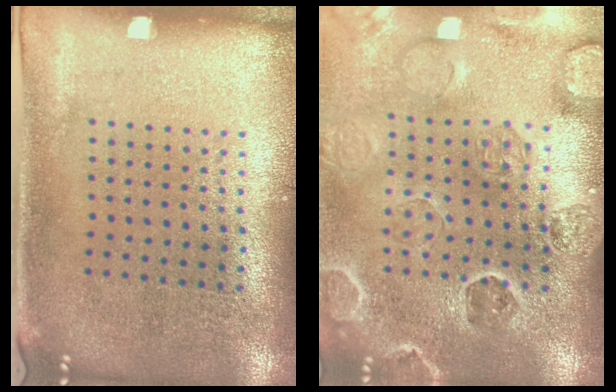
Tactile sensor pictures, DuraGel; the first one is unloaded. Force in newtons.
{"total": 2.7, "press": 2.7, "slide": 0.3}